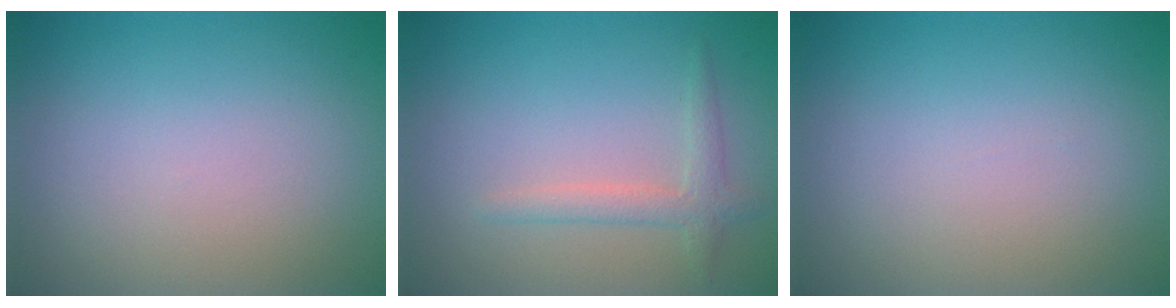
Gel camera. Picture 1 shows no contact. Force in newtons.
{"total": 2.0, "press": 2.0, "slide": 0.0}
{"total": 0.0}